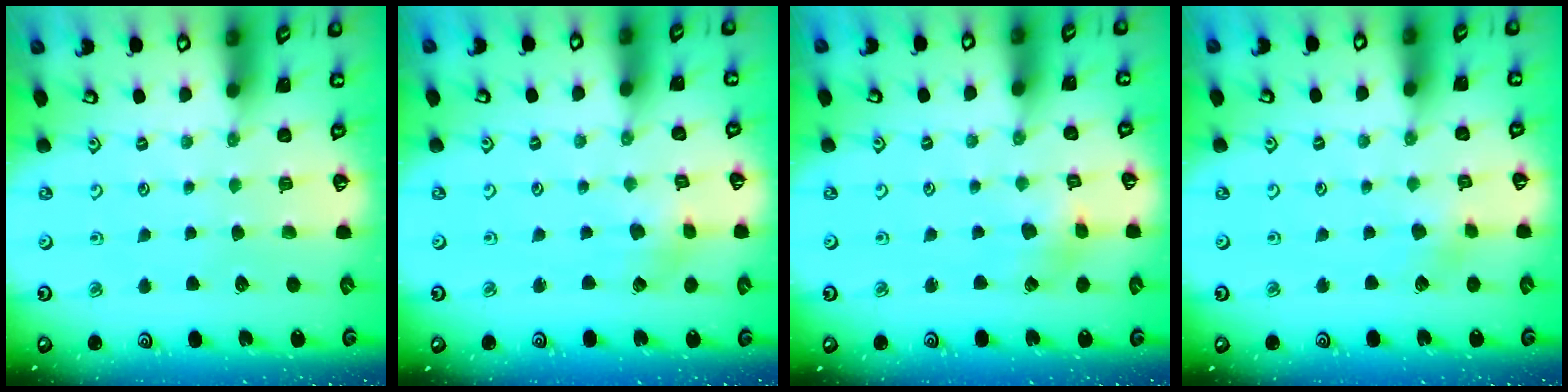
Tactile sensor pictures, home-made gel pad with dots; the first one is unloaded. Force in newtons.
{"total": 2.3, "press": 2.3, "slide": 0.3}
{"total": 2.7, "press": 2.7, "slide": 0.5}
{"total": 2.9, "press": 2.8, "slide": 0.8}